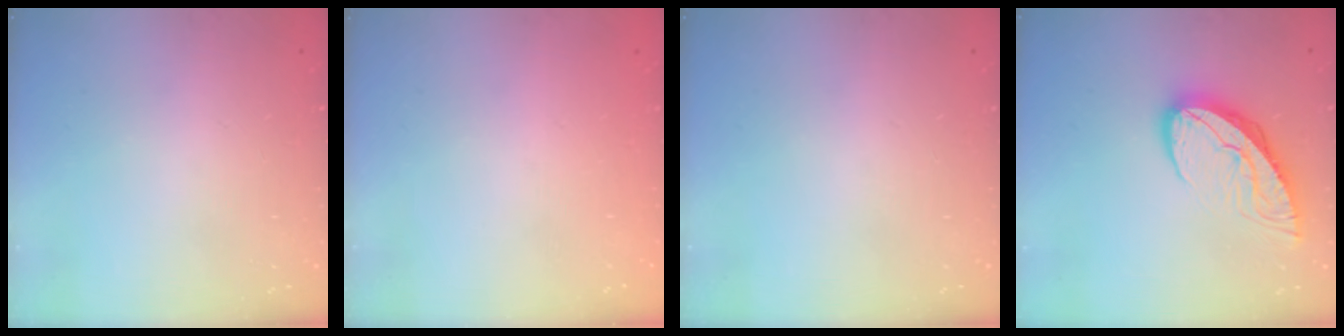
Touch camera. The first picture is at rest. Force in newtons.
{"total": 0.0}
{"total": 0.0}
{"total": 10.9, "press": 10.8, "slide": 1.2}